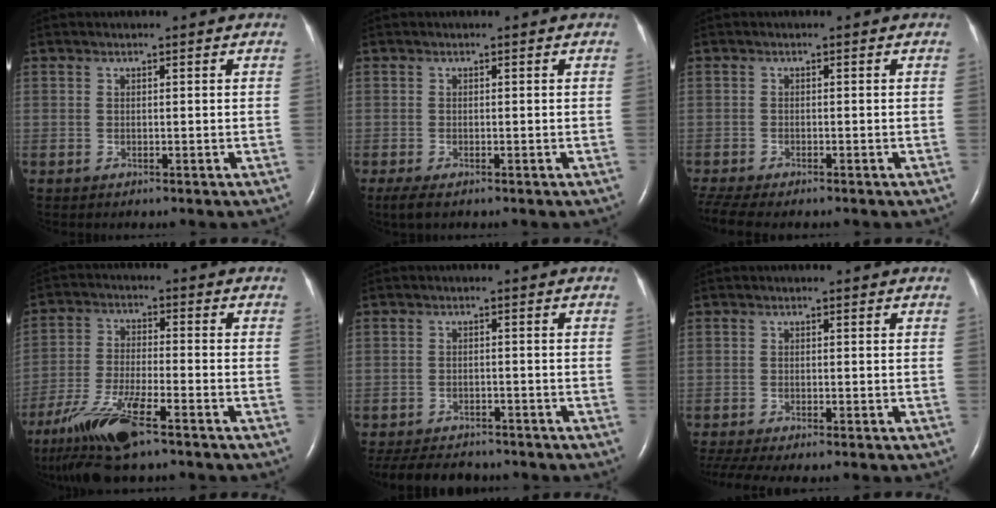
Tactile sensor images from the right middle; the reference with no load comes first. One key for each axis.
{"total": 2.4, "fx": -1.6, "fy": 0.6, "fz": 1.7, "tx": -0.036, "ty": -0.009, "tz": -0.025}
{"total": 7.1, "fx": -5.8, "fy": 1.7, "fz": 3.7, "tx": -0.075, "ty": -0.007, "tz": -0.095}
{"total": 12.3, "fx": -8.2, "fy": 1.8, "fz": 9.1, "tx": -0.183, "ty": -0.029, "tz": -0.146}
{"total": 11.3, "fx": -9.9, "fy": 3.6, "fz": 3.9, "tx": -0.083, "ty": -0.008, "tz": -0.136}
{"total": 6.8, "fx": -5.7, "fy": 0.7, "fz": 3.7, "tx": -0.065, "ty": -0.009, "tz": -0.093}